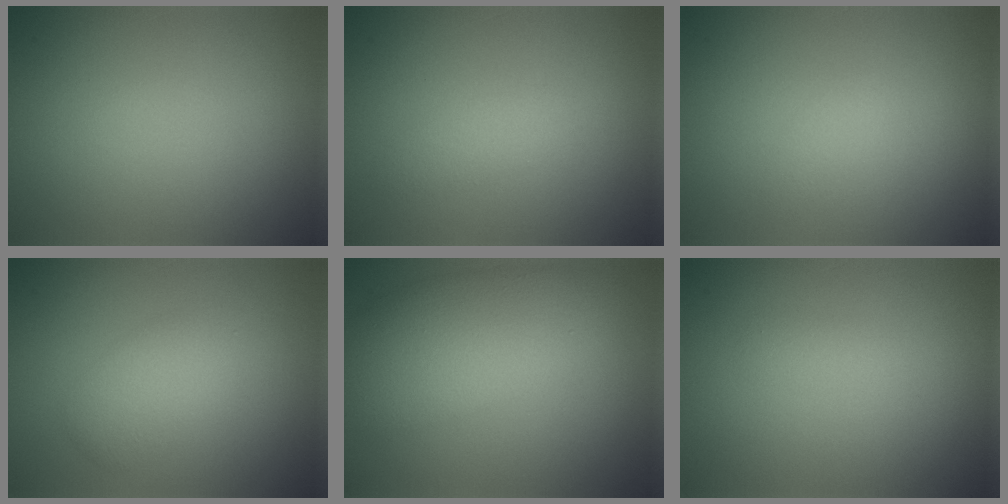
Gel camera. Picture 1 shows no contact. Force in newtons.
{"total": 1.3, "press": 1.3, "slide": 0.0}
{"total": 0.7, "press": 0.7, "slide": 0.1}
{"total": 2.7, "press": 2.7, "slide": 0.1}
{"total": 7.1, "press": 7.1, "slide": 0.1}
{"total": 0.8, "press": 0.8, "slide": 0.0}